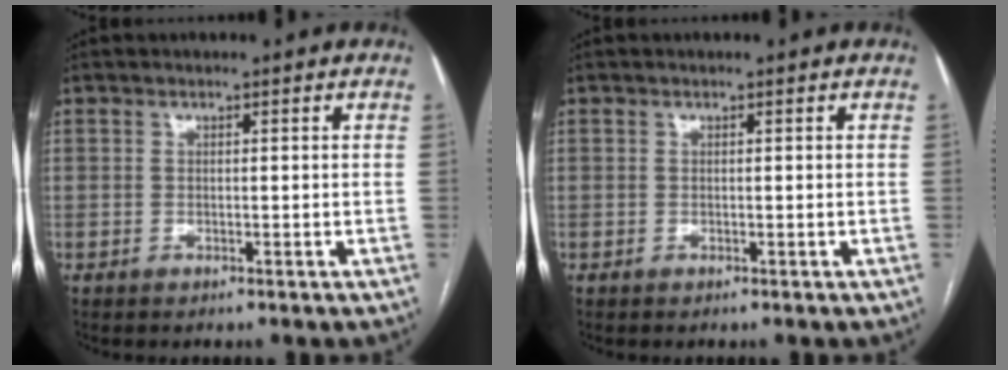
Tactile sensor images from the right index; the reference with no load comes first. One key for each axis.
{"total": 0.0}